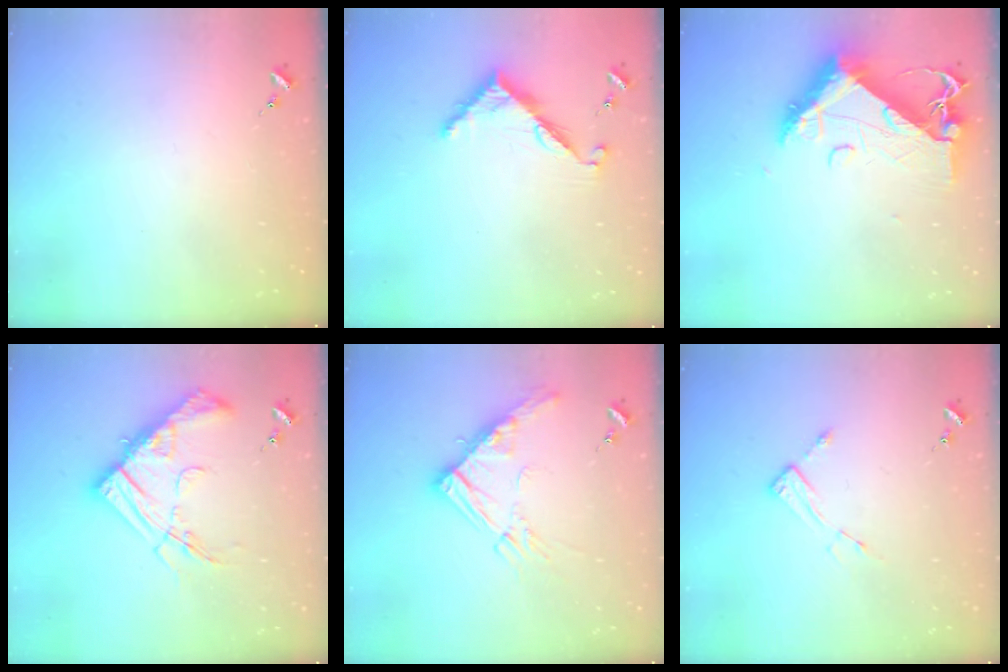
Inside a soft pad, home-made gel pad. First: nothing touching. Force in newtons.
{"total": 7.7, "press": 7.7, "slide": 0.2}
{"total": 13.1, "press": 13.1, "slide": 1.4}
{"total": 18.4, "press": 18.3, "slide": 2.0}
{"total": 14.3, "press": 14.2, "slide": 1.4}
{"total": 4.8, "press": 4.7, "slide": 0.3}